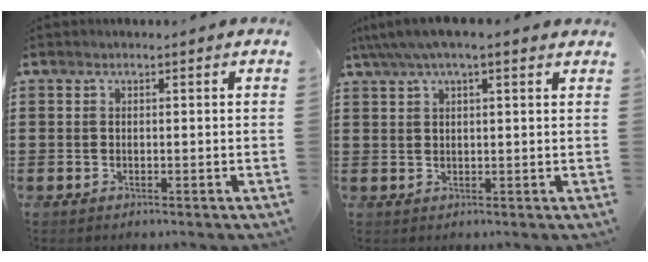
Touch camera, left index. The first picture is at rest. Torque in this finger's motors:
{"motor_torque": [2.14, 0.00, 0.87, 0.21]}